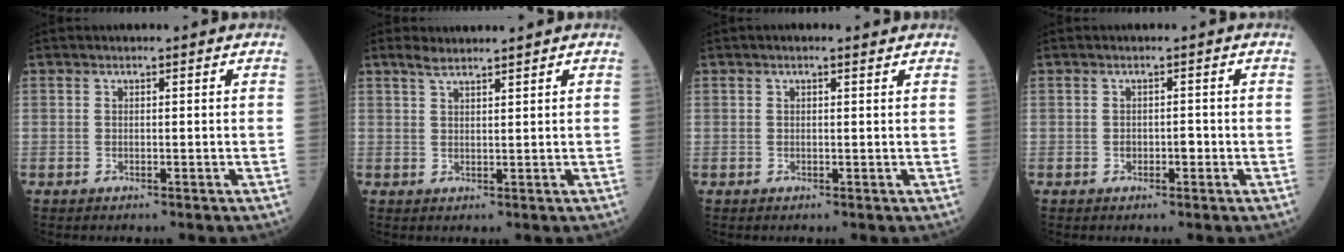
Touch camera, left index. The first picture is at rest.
{"total": 3.2, "force": [2.8, 0.1, 1.4], "torque": [-0.031, 0.019, 0.054]}
{"total": 1.5, "force": [1.2, 0.4, 0.9], "torque": [-0.020, 0.008, 0.016]}
{"total": 1.3, "force": [-0.5, 0.8, 0.8], "torque": [-0.012, -0.001, -0.007]}